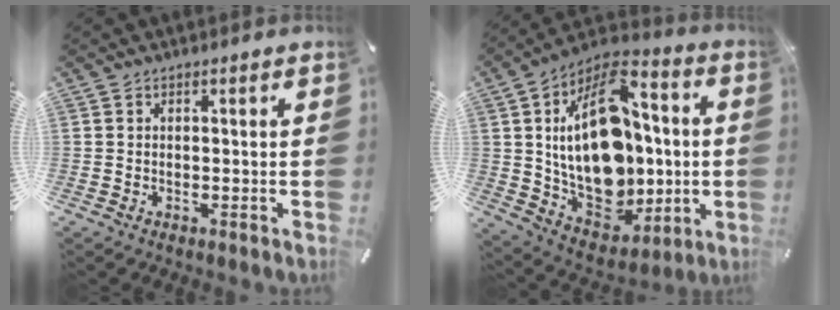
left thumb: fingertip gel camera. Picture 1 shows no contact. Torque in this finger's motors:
{"motor_torque": [2.50, 2.50, 1.75, -1.02, 0.81]}